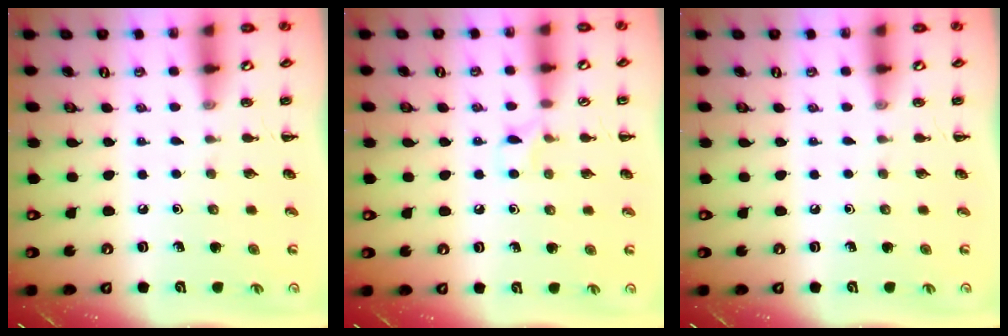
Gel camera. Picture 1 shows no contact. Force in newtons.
{"total": 4.7, "press": 4.3, "slide": 1.8}
{"total": 0.0}